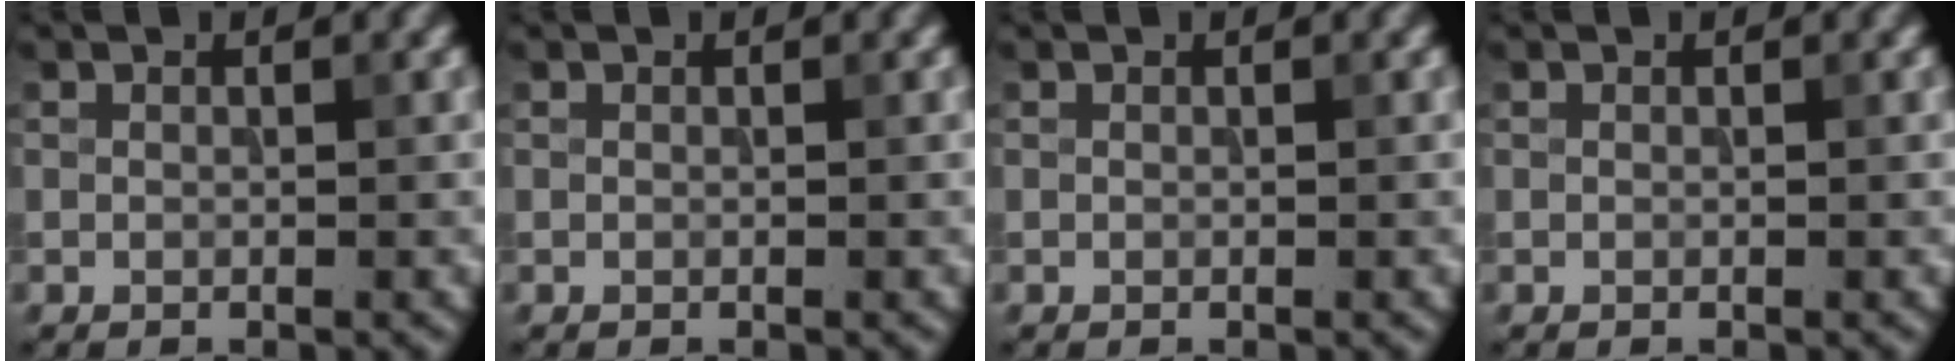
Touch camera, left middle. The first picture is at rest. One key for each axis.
{"total": 0.0}
{"total": 0.0}
{"total": 0.0}